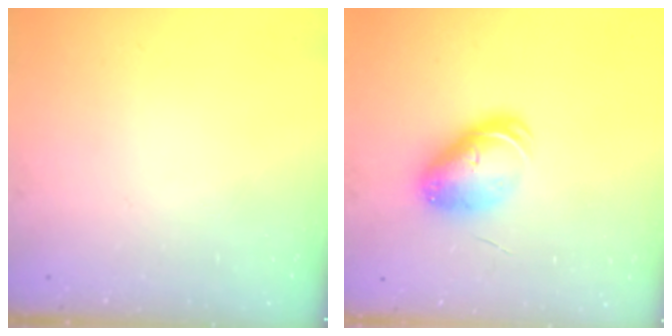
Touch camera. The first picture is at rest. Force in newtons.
{"total": 9.2, "press": 9.1, "slide": 1.6}